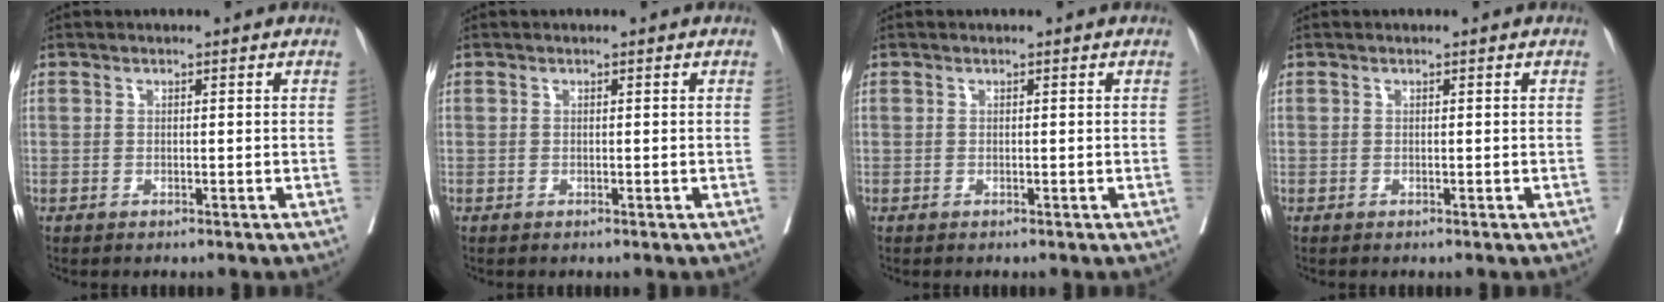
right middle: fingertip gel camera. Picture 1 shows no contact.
{"total": 0.0}
{"total": 0.0}
{"total": 0.0}